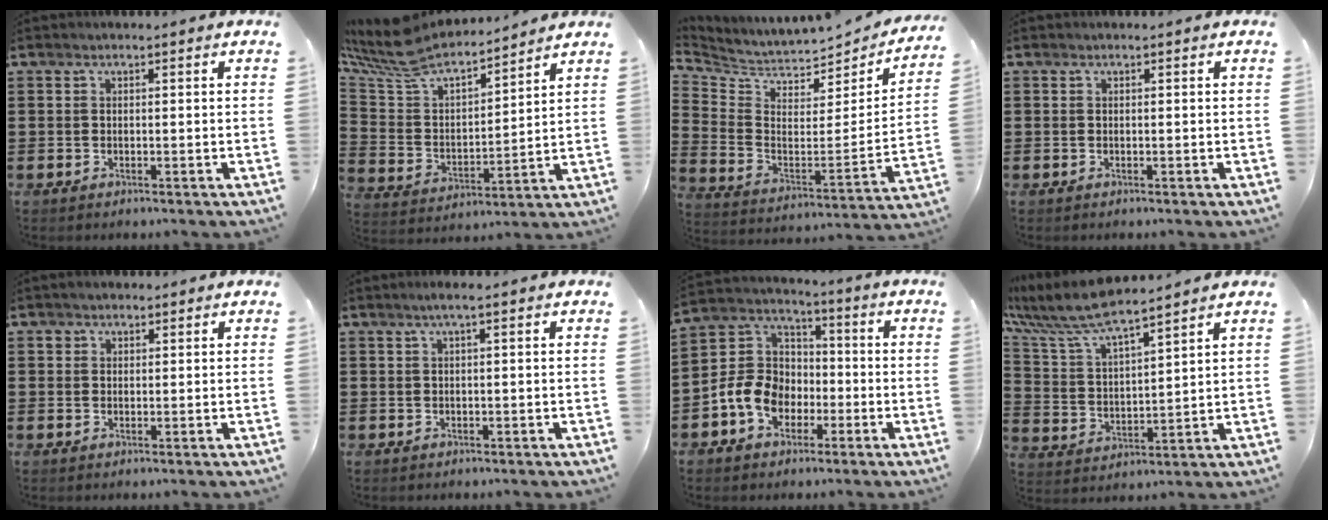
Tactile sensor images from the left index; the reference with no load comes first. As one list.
[{"total": 8.4, "force": [7.6, 2.3, 2.6], "torque": [-0.097, -0.052, 0.130]}, {"total": 4.0, "force": [3.7, 1.4, 0.6], "torque": [-0.039, -0.045, 0.061]}, {"total": 0.0}, {"total": 1.5, "force": [0.9, 1.1, 0.3], "torque": [-0.009, 0.007, 0.016]}, {"total": 1.4, "force": [0.4, 0.0, 1.3], "torque": [-0.023, -0.001, 0.007]}, {"total": 9.3, "force": [-3.5, 7.3, 4.6], "torque": [-0.137, 0.015, -0.076]}, {"total": 8.2, "force": [7.3, 0.6, 3.6], "torque": [-0.108, -0.039, 0.123]}]